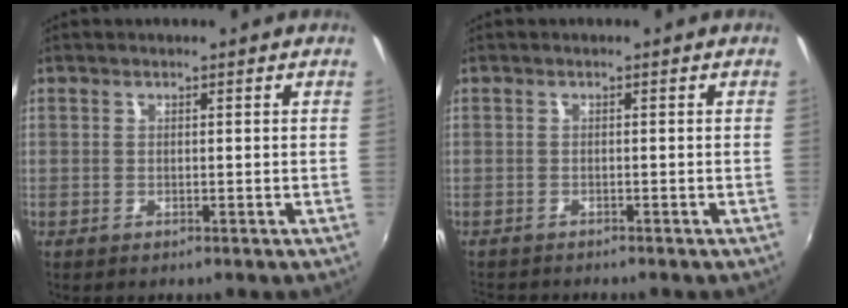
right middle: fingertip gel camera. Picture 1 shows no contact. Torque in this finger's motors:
{"motor_torque": [1.05, -1.09, 0.26, 0.08]}